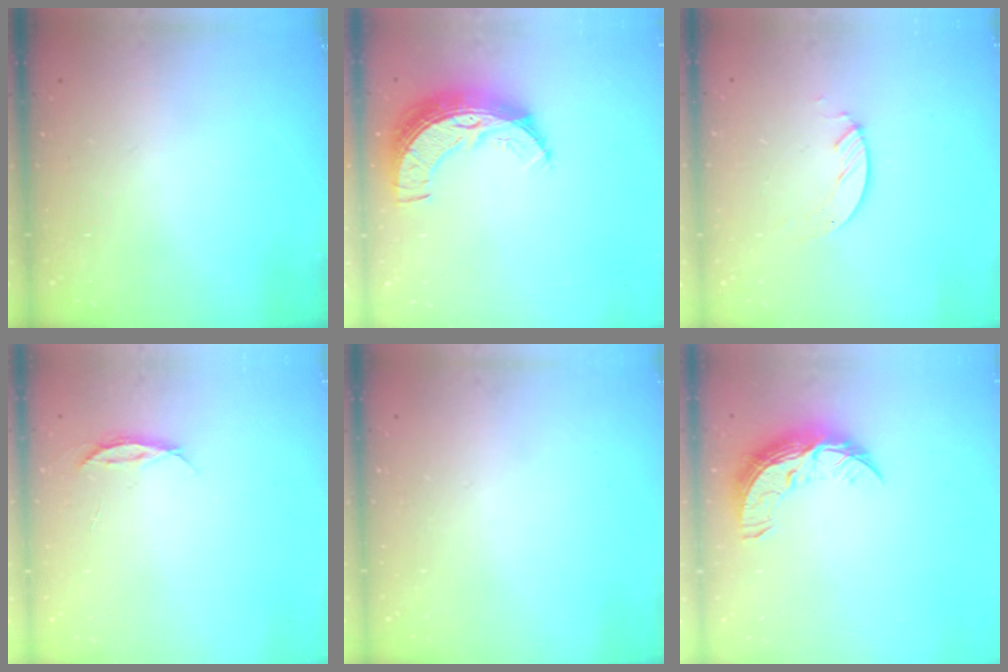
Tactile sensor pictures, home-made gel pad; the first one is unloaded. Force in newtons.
{"total": 11.5, "press": 11.5, "slide": 0.9}
{"total": 3.4, "press": 3.4, "slide": 0.4}
{"total": 4.0, "press": 3.9, "slide": 0.4}
{"total": 0.0}
{"total": 10.0, "press": 10.0, "slide": 0.6}